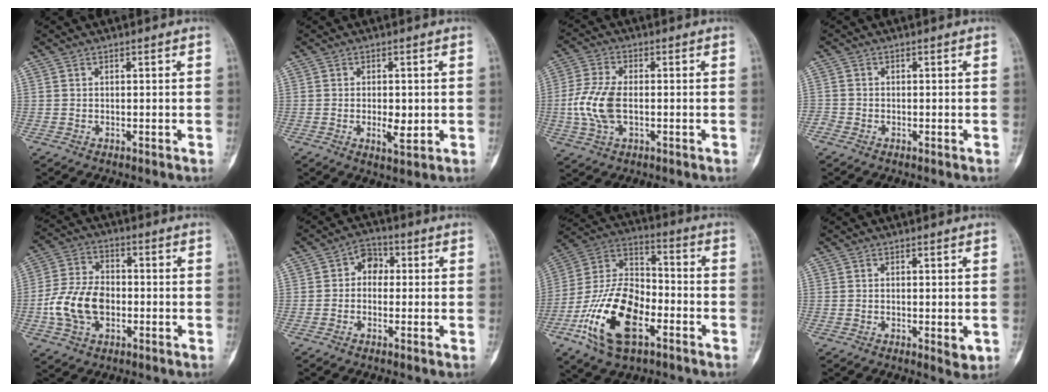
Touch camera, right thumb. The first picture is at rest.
{"total": 4.3, "force": [-0.5, 2.0, 3.8], "torque": [-0.057, -0.007, -0.005]}
{"total": 9.3, "force": [-1.0, 5.1, 7.7], "torque": [-0.173, 0.007, -0.020]}
{"total": 1.4, "force": [-0.8, 1.0, 0.2], "torque": [-0.001, 0.004, -0.021]}
{"total": 12.5, "force": [-2.7, 8.0, 9.2], "torque": [-0.180, 0.026, -0.056]}
{"total": 4.8, "force": [0.3, 3.7, 2.9], "torque": [-0.021, 0.015, -0.008]}
{"total": 20.1, "force": [-8.1, 10.7, 15.0], "torque": [-0.275, 0.048, -0.149]}
{"total": 2.5, "force": [-0.4, 0.9, 2.2], "torque": [-0.030, -0.008, -0.004]}